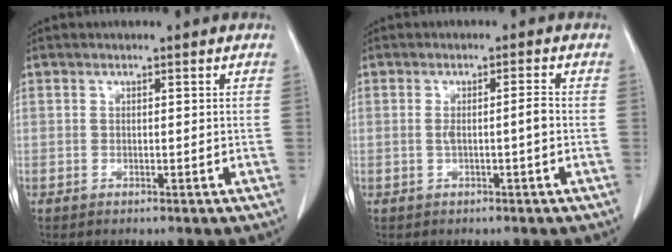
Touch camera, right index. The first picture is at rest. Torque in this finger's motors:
{"motor_torque": [0.22, -0.11, 0.00, 0.03]}